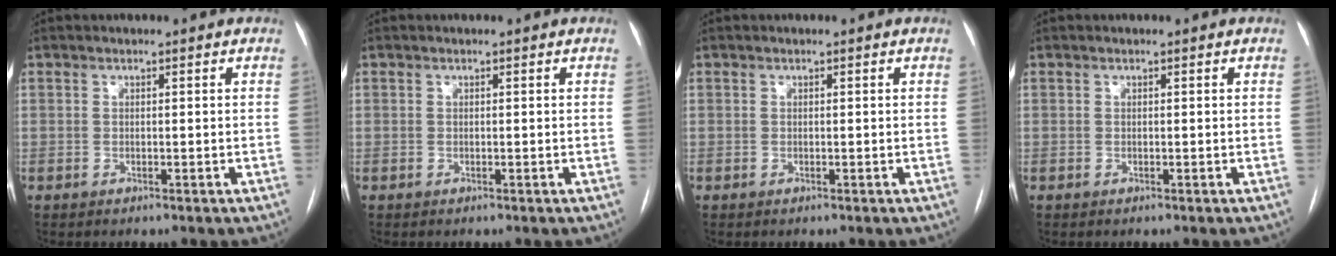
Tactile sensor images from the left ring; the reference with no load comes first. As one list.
[{"total": 0.0}, {"total": 0.0}, {"total": 0.0}]